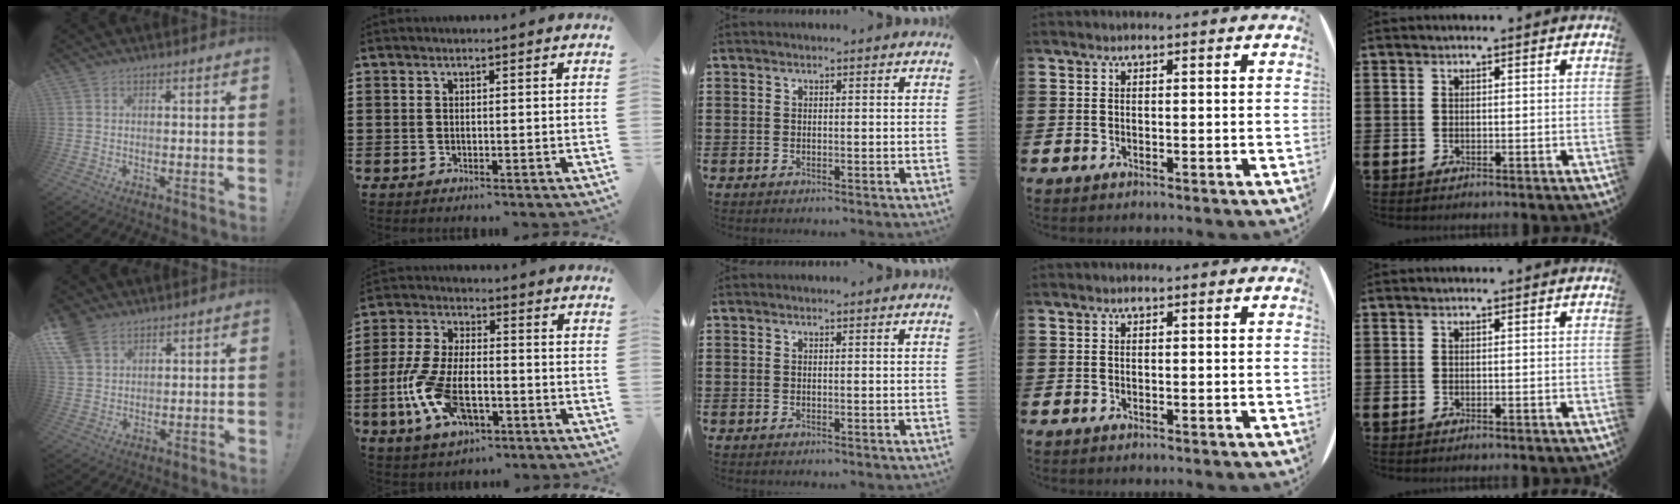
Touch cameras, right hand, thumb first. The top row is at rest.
{"thumb": {"total": 8.1, "force": [5.4, 5.2, 3.1], "torque": [-0.064, -0.019, 0.112]}, "index": {"total": 10.9, "force": [-3.9, 5.2, 8.8], "torque": [-0.214, -0.007, -0.076]}}